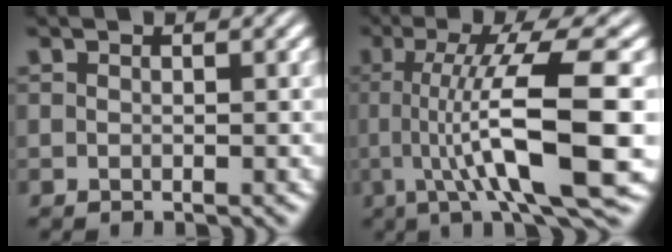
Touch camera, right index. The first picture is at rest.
{"total": 10.4, "force": [-0.1, 1.8, 10.2], "torque": [-0.154, -0.007, 0.007]}